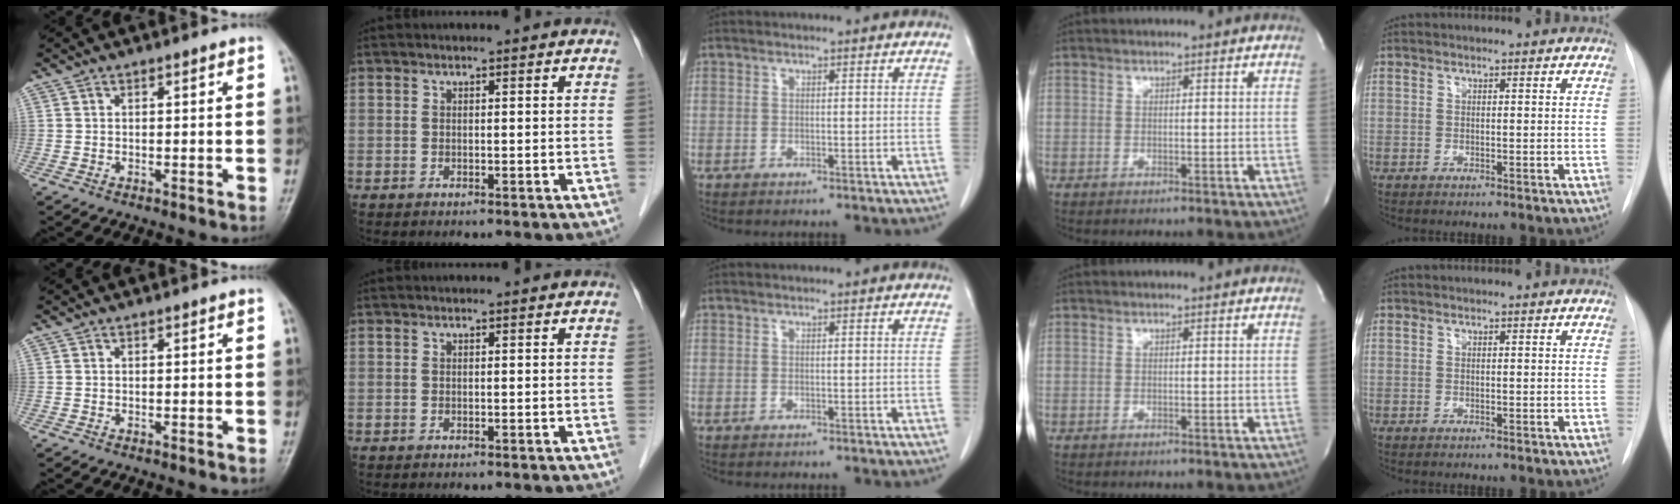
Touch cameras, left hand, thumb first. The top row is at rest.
{}